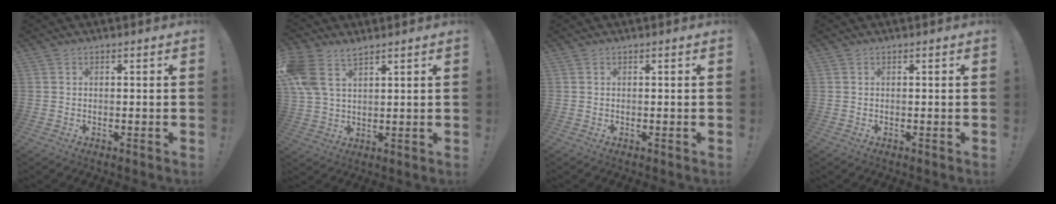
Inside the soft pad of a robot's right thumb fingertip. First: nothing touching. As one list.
[{"total": 8.9, "force": [5.2, 4.9, 5.3], "torque": [-0.120, -0.015, 0.105]}, {"total": 0.0}, {"total": 0.0}]